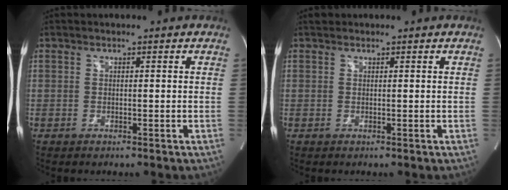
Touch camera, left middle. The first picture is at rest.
{"total": 0.6, "force": [0.5, 0.2, 0.0], "torque": [-0.008, 0.010, 0.010]}